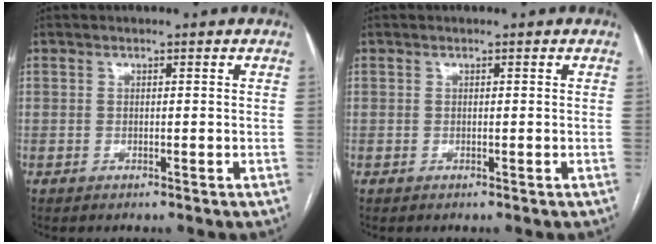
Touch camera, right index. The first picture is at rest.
{"total": 0.0}